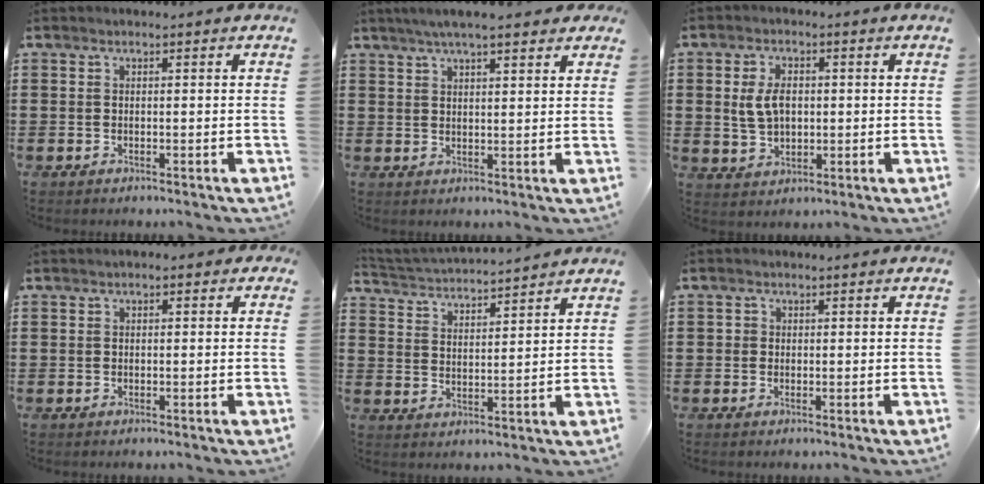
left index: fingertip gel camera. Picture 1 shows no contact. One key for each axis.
{"total": 4.8, "fx": 3.8, "fy": 0.6, "fz": 2.9, "tx": -0.064, "ty": 0.001, "tz": 0.068}
{"total": 5.0, "fx": 0.7, "fy": 3.0, "fz": 3.9, "tx": -0.090, "ty": 0.009, "tz": 0.009}
{"total": 0.8, "fx": 0.1, "fy": 0.5, "fz": 0.7, "tx": -0.014, "ty": 0.005, "tz": 0.000}
{"total": 3.4, "fx": 3.4, "fy": -0.4, "fz": 0.2, "tx": -0.022, "ty": -0.024, "tz": 0.055}
{"total": 0.8, "fx": 0.2, "fy": 0.7, "fz": 0.2, "tx": -0.006, "ty": 0.005, "tz": 0.003}